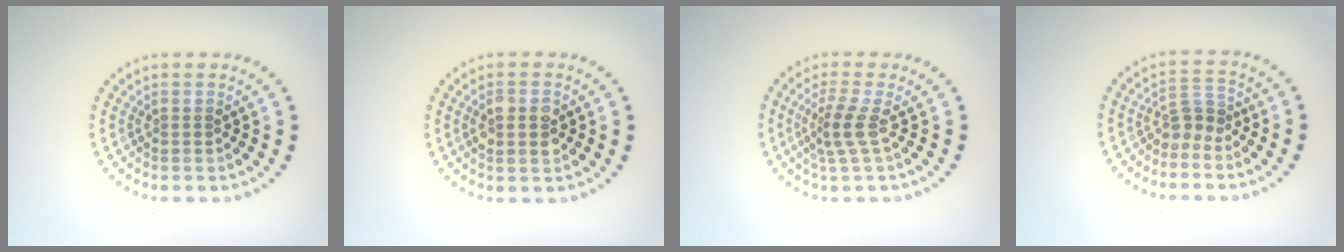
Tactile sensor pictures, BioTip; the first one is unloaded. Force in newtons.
{"total": 2.3, "press": 2.2, "slide": 0.4}
{"total": 2.4, "press": 1.8, "slide": 1.5}
{"total": 2.0, "press": 1.5, "slide": 1.3}